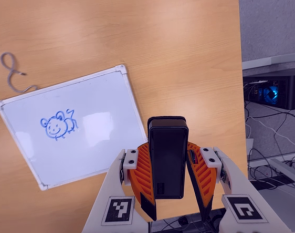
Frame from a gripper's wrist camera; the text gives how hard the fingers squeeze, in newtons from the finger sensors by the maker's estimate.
{"total": 9.0, "left": 7.1, "right": 10.8}